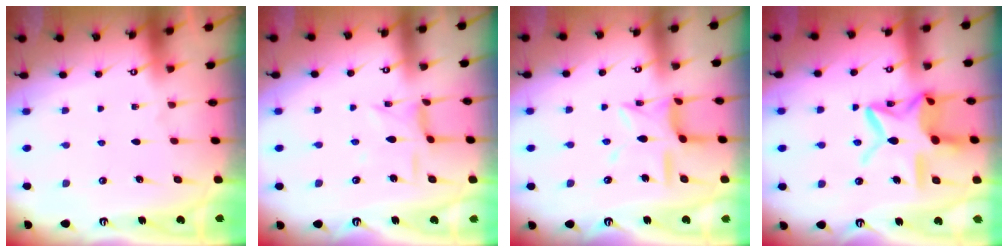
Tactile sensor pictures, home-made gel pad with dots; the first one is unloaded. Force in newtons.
{"total": 3.6, "press": 3.5, "slide": 0.5}
{"total": 11.2, "press": 11.1, "slide": 1.0}
{"total": 17.7, "press": 17.7, "slide": 1.4}